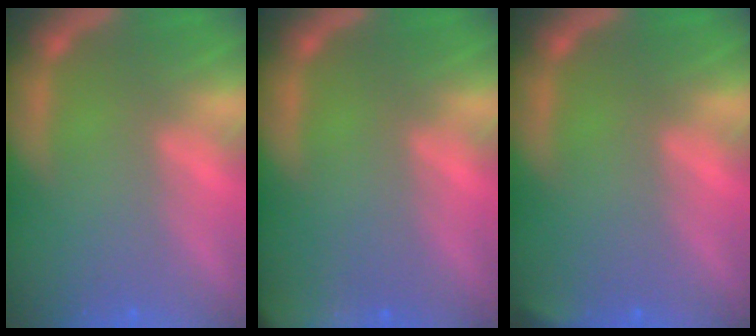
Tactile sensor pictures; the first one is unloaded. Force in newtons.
{"total": 9.0}
{"total": 1.4}